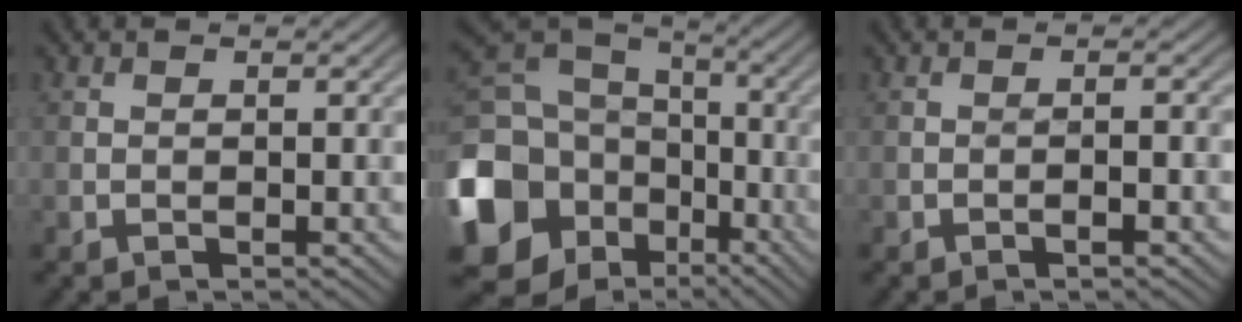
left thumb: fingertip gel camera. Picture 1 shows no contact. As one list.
[{"total": 17.4, "force": [-6.2, 13.7, 8.7], "torque": [-0.254, -0.034, -0.123]}, {"total": 1.6, "force": [-0.8, 0.1, 1.3], "torque": [-0.021, 0.006, -0.014]}]